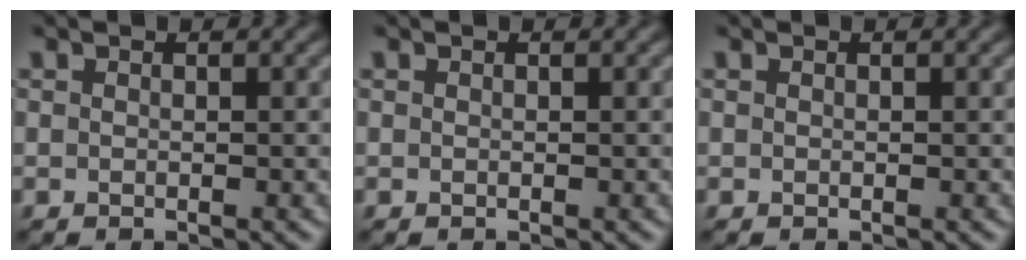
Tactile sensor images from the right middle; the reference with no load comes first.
{"total": 0.0}
{"total": 0.0}